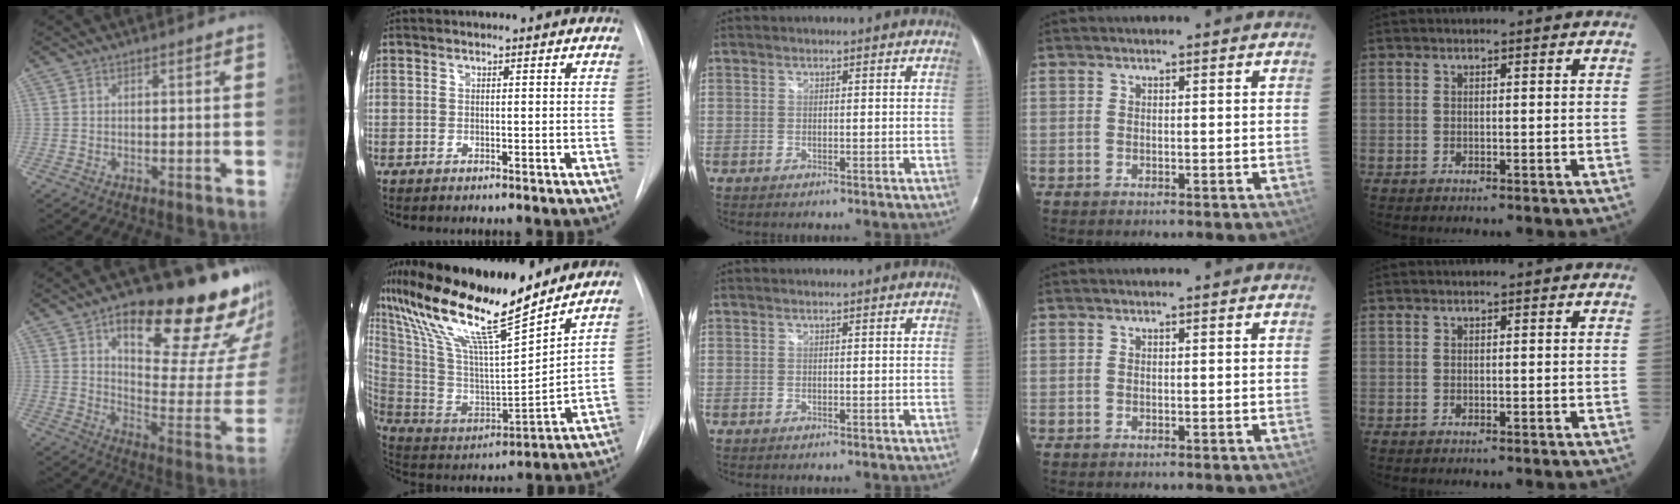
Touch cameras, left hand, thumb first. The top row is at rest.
{"thumb": {"total": 28.2, "force": [16.3, 8.9, 21.2], "torque": [-0.237, -0.066, 0.235]}, "index": {"total": 23.4, "force": [17.7, 2.5, 15.0], "torque": [-0.281, 0.008, 0.325]}}